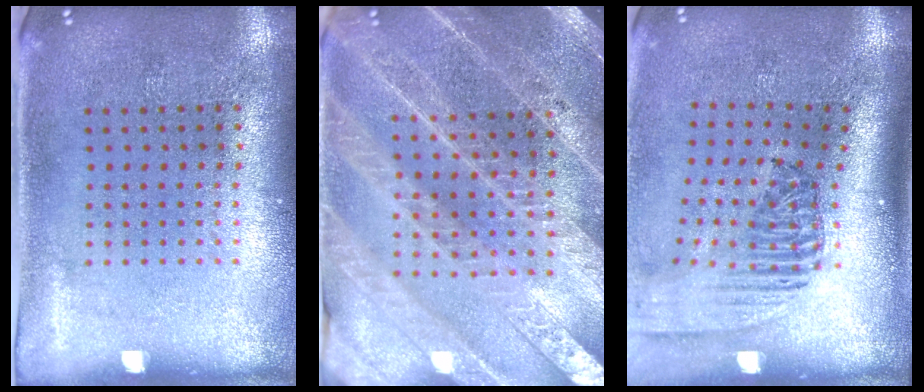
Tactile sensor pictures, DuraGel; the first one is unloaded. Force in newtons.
{"total": 3.9, "press": 3.6, "slide": 1.5}
{"total": 2.4, "press": 1.7, "slide": 1.7}